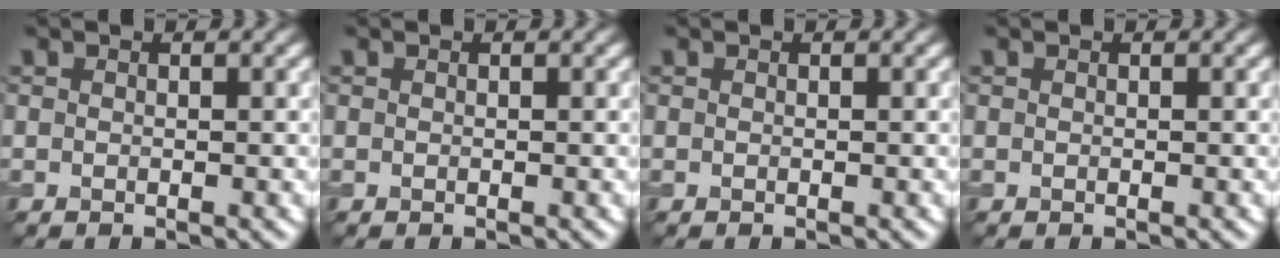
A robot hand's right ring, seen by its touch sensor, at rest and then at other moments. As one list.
[{"total": 0.0}, {"total": 0.0}, {"total": 0.0}]